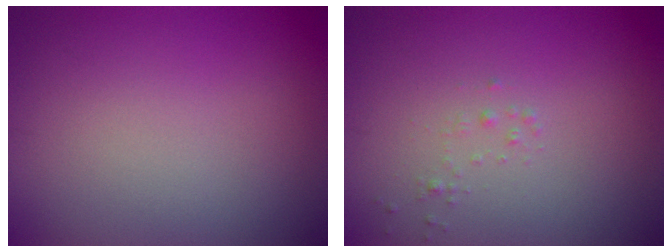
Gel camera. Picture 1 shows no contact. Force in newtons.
{"total": 0.6, "press": 0.6, "slide": 0.0}